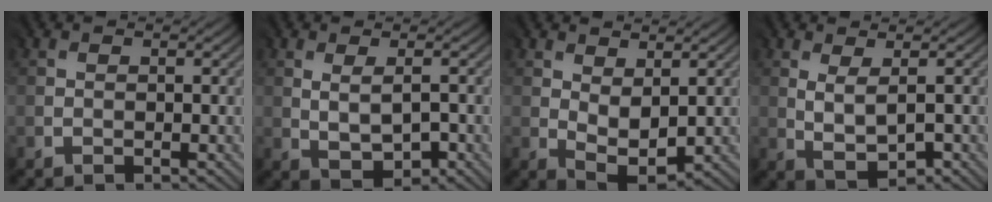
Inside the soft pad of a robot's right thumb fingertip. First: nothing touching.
{"total": 3.0, "force": [0.1, 1.6, 2.5], "torque": [-0.048, -0.006, 0.011]}
{"total": 4.7, "force": [0.9, 2.7, 3.7], "torque": [-0.083, -0.007, 0.023]}
{"total": 2.6, "force": [0.7, 0.9, 2.4], "torque": [-0.053, -0.006, 0.020]}